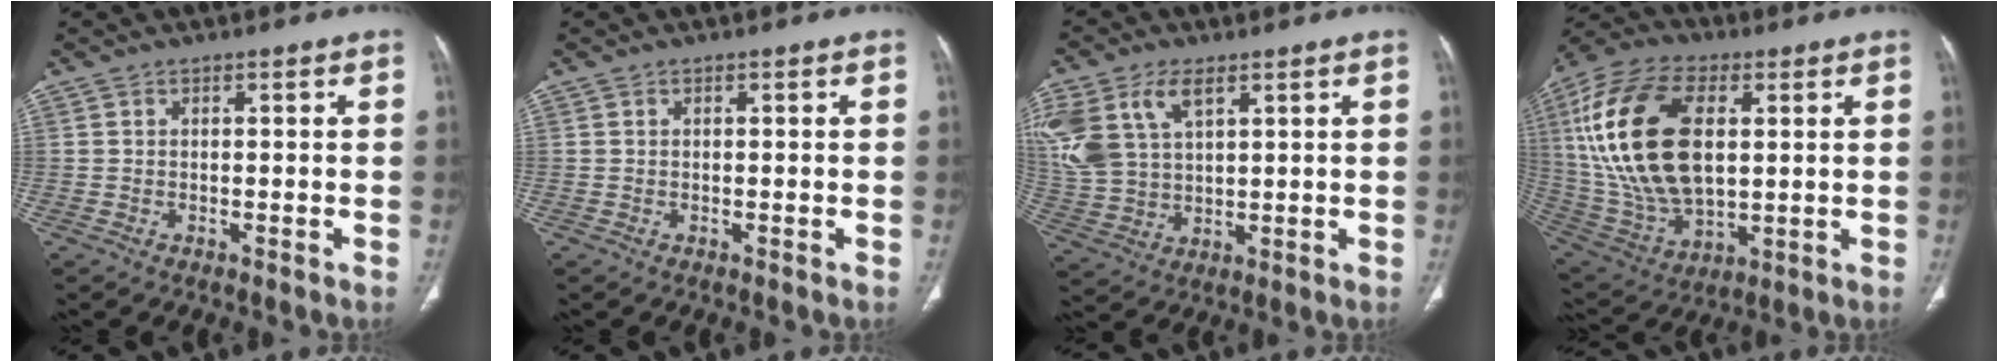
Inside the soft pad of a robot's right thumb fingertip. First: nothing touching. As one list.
[{"total": 0.0}, {"total": 15.1, "force": [6.5, 8.9, 10.3], "torque": [-0.237, -0.007, 0.134]}, {"total": 25.0, "force": [4.4, 14.1, 20.1], "torque": [-0.404, -0.009, 0.086]}]